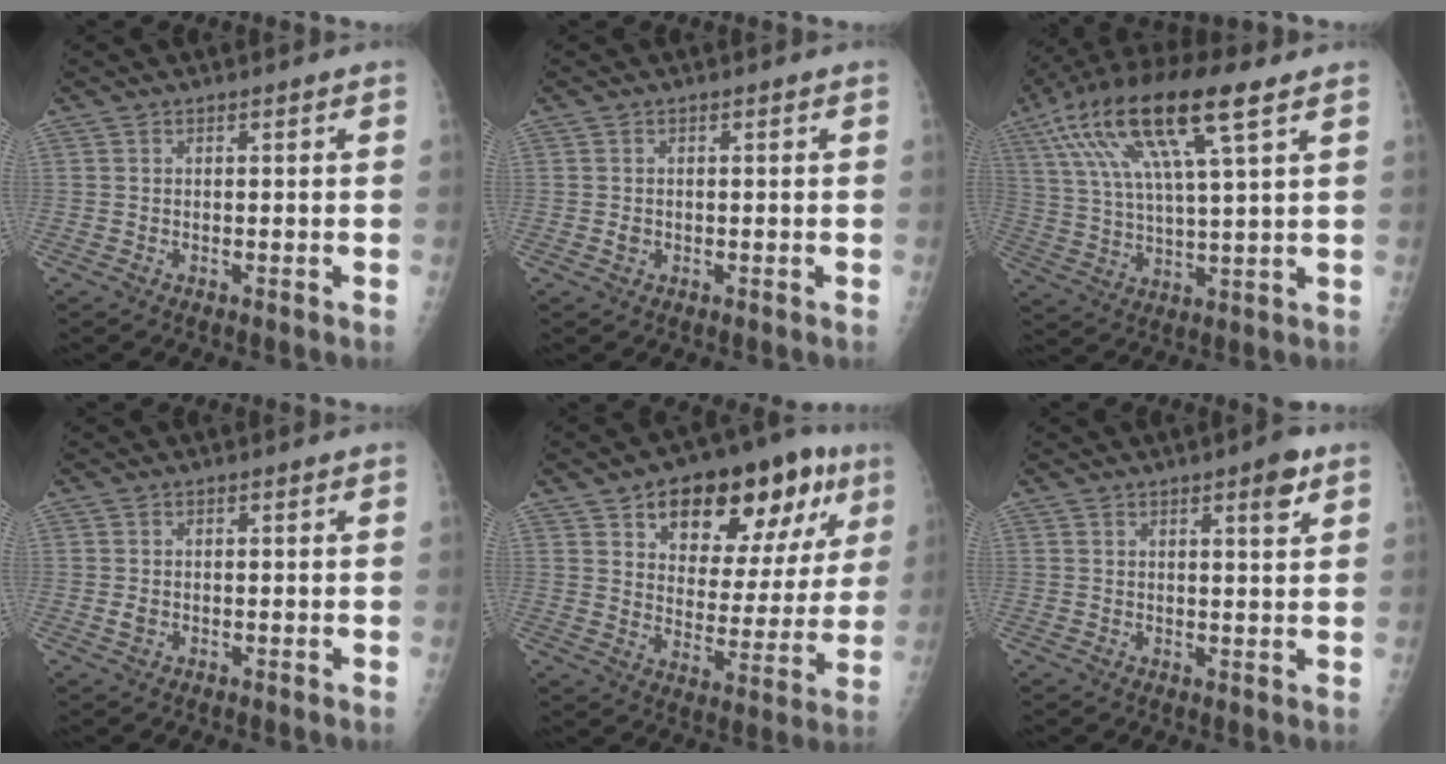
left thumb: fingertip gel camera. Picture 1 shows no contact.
{"total": 1.1, "force": [-0.3, 0.9, 0.5], "torque": [0.000, 0.002, -0.002]}
{"total": 18.7, "force": [9.0, 4.3, 15.8], "torque": [-0.314, -0.001, 0.163]}
{"total": 1.1, "force": [-0.2, 0.9, 0.7], "torque": [-0.006, 0.000, -0.001]}
{"total": 22.3, "force": [11.2, 11.2, 15.7], "torque": [-0.176, -0.015, 0.165]}
{"total": 4.2, "force": [2.4, 1.0, 3.3], "torque": [-0.040, -0.012, 0.030]}